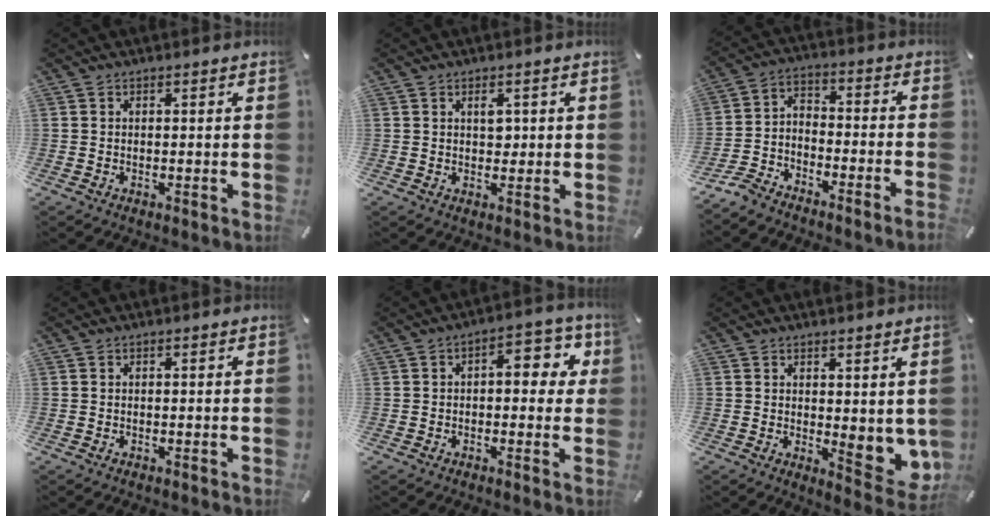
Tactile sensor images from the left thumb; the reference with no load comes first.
{"total": 2.5, "force": [0.7, 1.8, 1.6], "torque": [-0.010, -0.005, 0.006]}
{"total": 8.0, "force": [-7.7, 0.8, 1.9], "torque": [-0.041, 0.016, -0.156]}
{"total": 0.0}
{"total": 9.1, "force": [1.4, 4.8, 7.6], "torque": [-0.098, -0.002, 0.015]}
{"total": 7.5, "force": [0.4, 4.2, 6.2], "torque": [-0.060, -0.022, 0.019]}